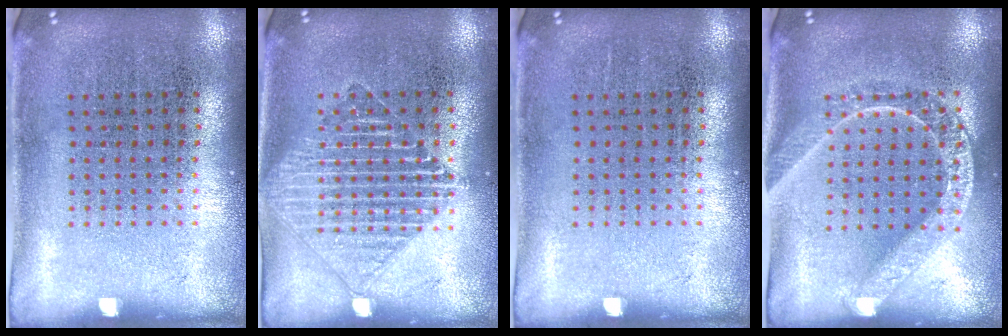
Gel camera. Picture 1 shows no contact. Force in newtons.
{"total": 1.5, "press": 1.5, "slide": 0.3}
{"total": 0.0}
{"total": 1.8, "press": 1.7, "slide": 0.6}